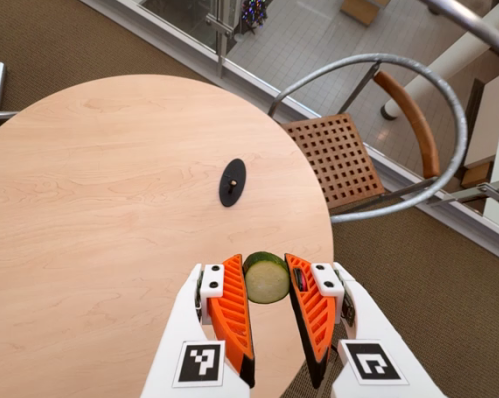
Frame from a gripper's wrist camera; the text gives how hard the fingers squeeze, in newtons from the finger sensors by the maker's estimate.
{"total": 8.4, "left": 8.4, "right": 8.3}